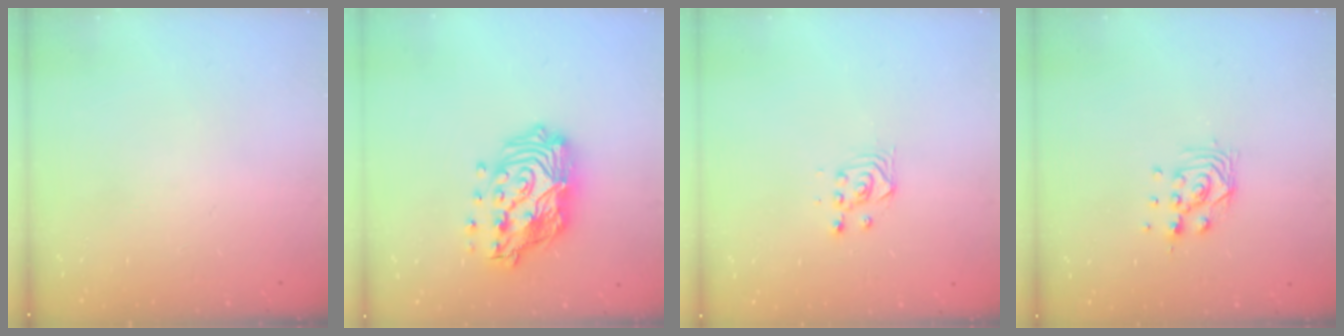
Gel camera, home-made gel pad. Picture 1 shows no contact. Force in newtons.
{"total": 18.6, "press": 18.5, "slide": 1.9}
{"total": 3.3, "press": 3.3, "slide": 0.3}
{"total": 7.9, "press": 7.8, "slide": 0.6}